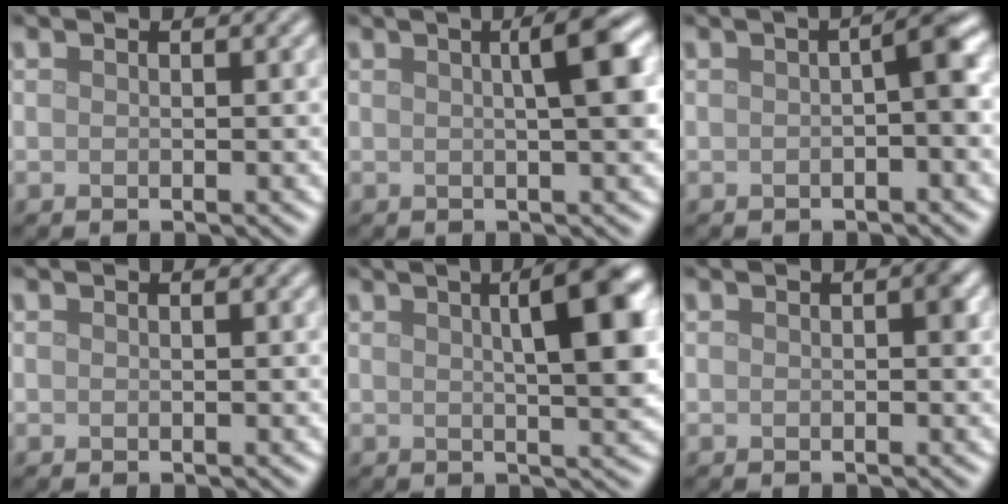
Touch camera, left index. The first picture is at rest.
{"total": 4.3, "force": [0.9, 0.7, 4.2], "torque": [-0.052, 0.011, 0.011]}
{"total": 2.5, "force": [-0.1, 0.3, 2.4], "torque": [-0.037, 0.011, -0.003]}
{"total": 0.0}
{"total": 6.9, "force": [1.9, 1.7, 6.5], "torque": [-0.063, 0.015, 0.023]}
{"total": 1.0, "force": [0.2, 0.4, 0.9], "torque": [-0.009, 0.001, 0.002]}